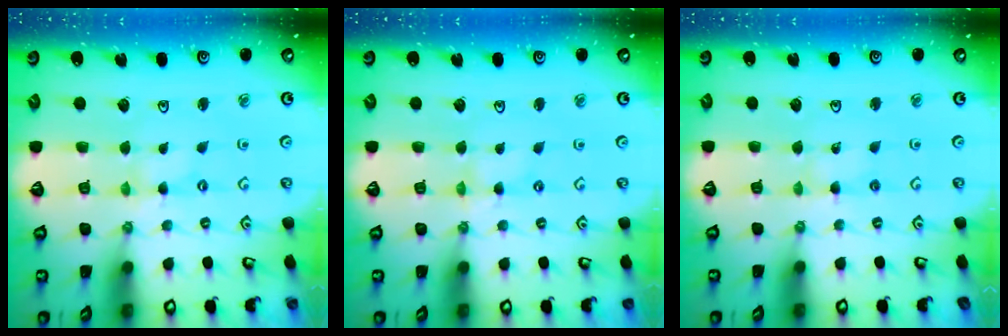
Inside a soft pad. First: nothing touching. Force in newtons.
{"total": 0.0}
{"total": 2.5, "press": 2.5, "slide": 0.3}